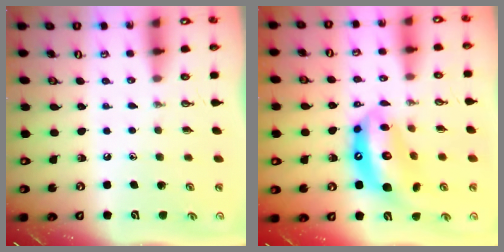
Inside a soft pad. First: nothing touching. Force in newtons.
{"total": 14.9, "press": 14.9, "slide": 1.2}